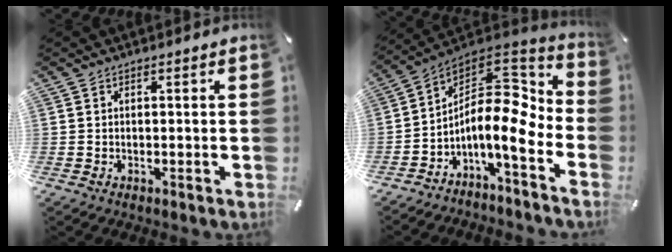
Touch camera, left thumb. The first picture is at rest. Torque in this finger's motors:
{"motor_torque": [0.51, 0.83, 0.98, 1.31, 0.15]}